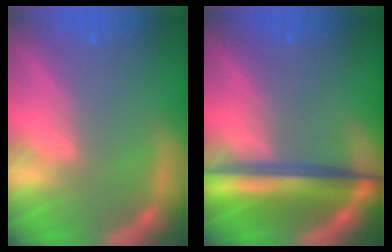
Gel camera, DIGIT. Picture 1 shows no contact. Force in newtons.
{"total": 7.6}